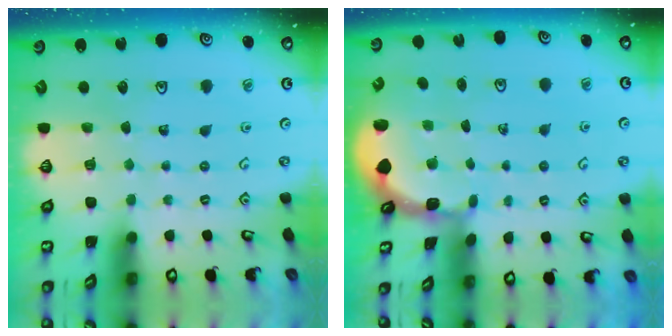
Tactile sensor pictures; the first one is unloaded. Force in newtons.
{"total": 1.0, "press": 1.0, "slide": 0.2}